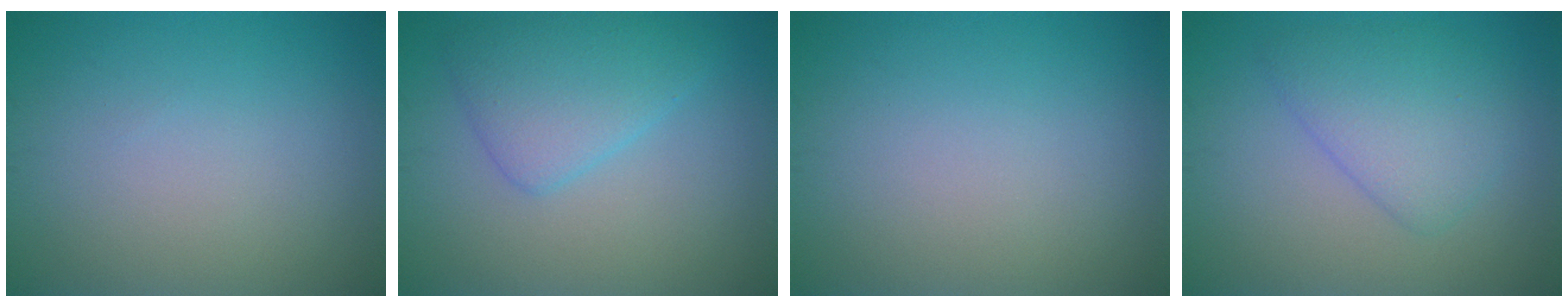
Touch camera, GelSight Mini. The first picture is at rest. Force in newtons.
{"total": 4.0, "press": 4.0, "slide": 0.1}
{"total": 0.0}
{"total": 4.1, "press": 4.1, "slide": 0.2}